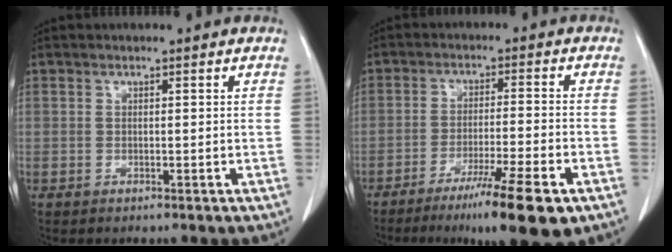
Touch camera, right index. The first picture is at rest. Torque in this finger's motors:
{"motor_torque": [1.15, -0.99, 0.20, 0.08]}